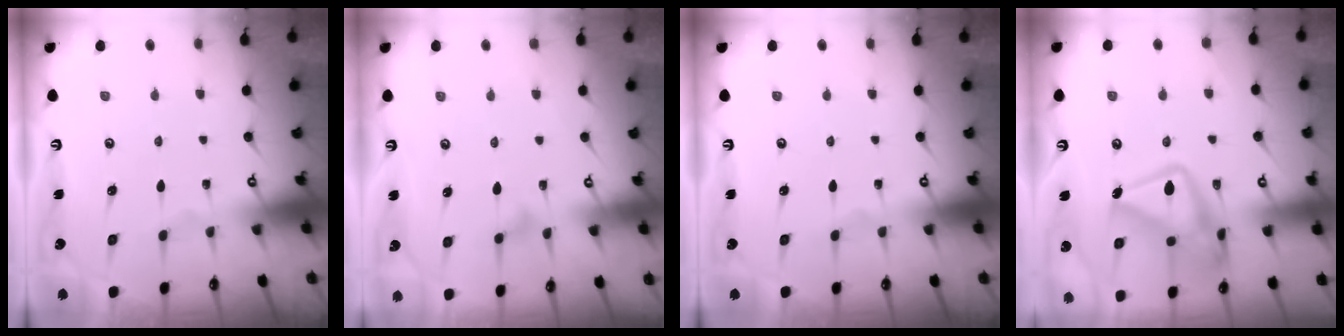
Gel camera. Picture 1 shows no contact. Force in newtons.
{"total": 7.5, "press": 7.5, "slide": 0.4}
{"total": 0.0}
{"total": 19.2, "press": 19.2, "slide": 1.2}